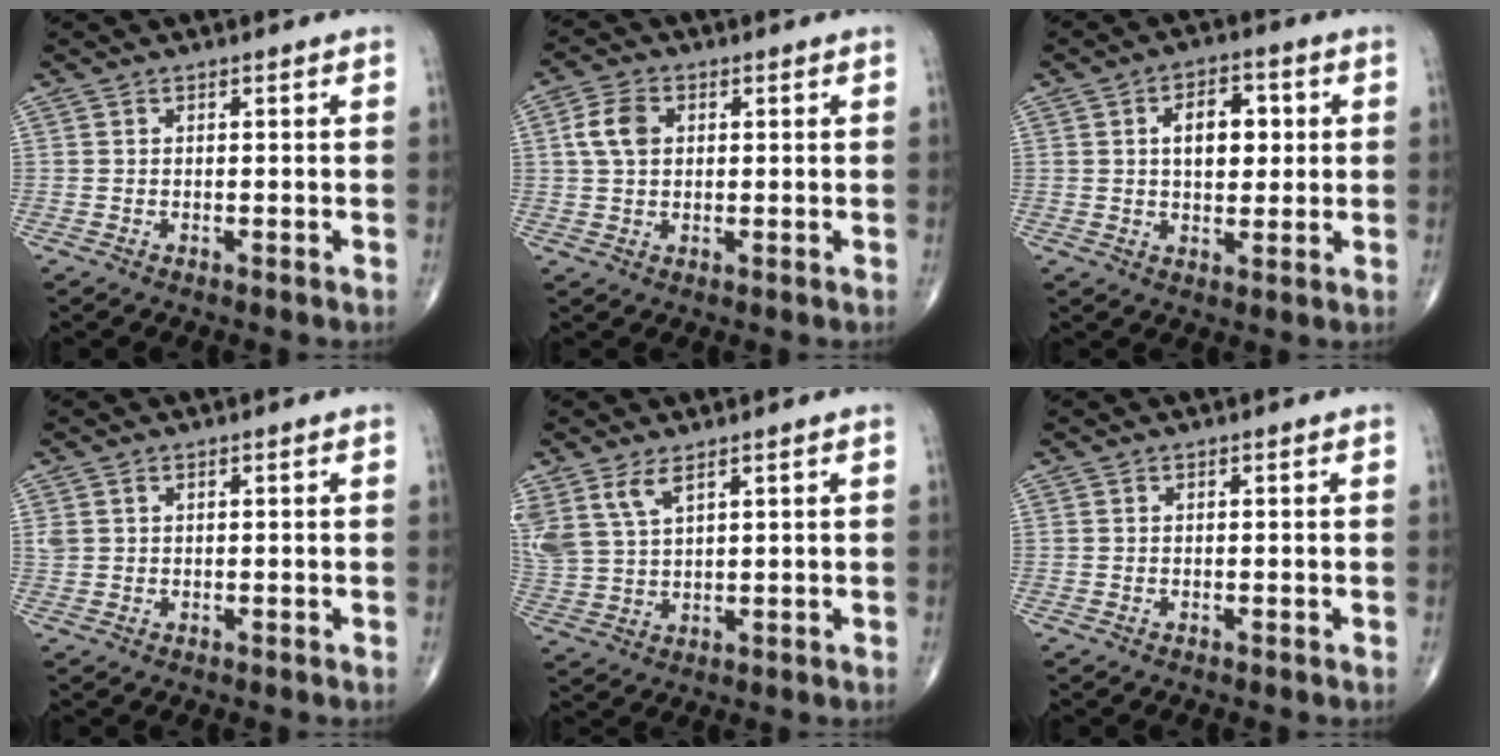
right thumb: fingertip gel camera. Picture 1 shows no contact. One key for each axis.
{"total": 5.5, "fx": 1.1, "fy": 3.8, "fz": 3.8, "tx": -0.075, "ty": 0.006, "tz": 0.018}
{"total": 8.6, "fx": 1.6, "fy": 5.1, "fz": 6.8, "tx": -0.076, "ty": 0.003, "tz": 0.025}
{"total": 1.6, "fx": 0.8, "fy": 1.1, "fz": 0.8, "tx": -0.018, "ty": 0.006, "tz": 0.021}
{"total": 7.7, "fx": 4.6, "fy": 3.6, "fz": 5.1, "tx": -0.113, "ty": -0.011, "tz": 0.104}
{"total": 0.0}